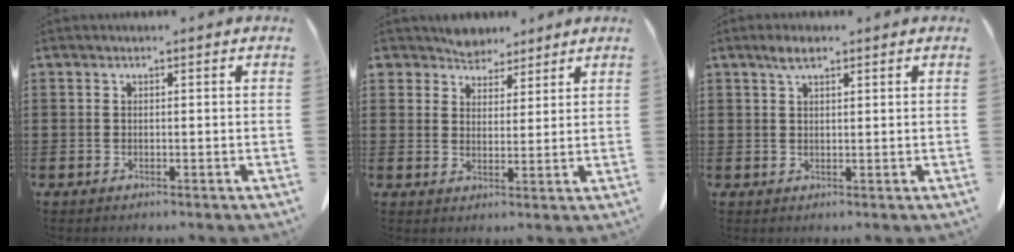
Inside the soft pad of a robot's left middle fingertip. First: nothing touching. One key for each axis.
{"total": 4.4, "fx": 4.0, "fy": 1.7, "fz": -0.1, "tx": -0.018, "ty": -0.009, "tz": 0.075}
{"total": 2.6, "fx": 1.6, "fy": 0.9, "fz": 1.8, "tx": -0.039, "ty": 0.006, "tz": 0.028}